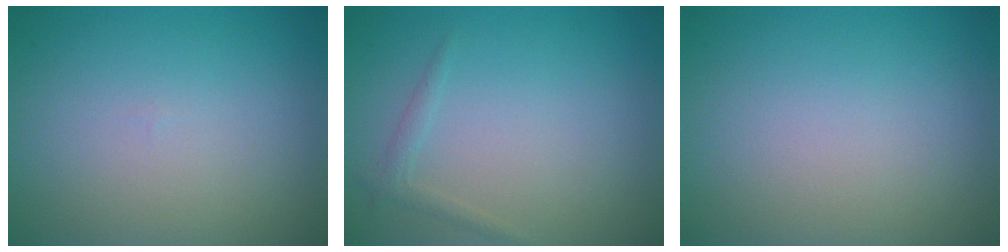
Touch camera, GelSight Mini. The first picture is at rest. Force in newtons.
{"total": 1.0, "press": 1.0, "slide": 0.1}
{"total": 0.0}